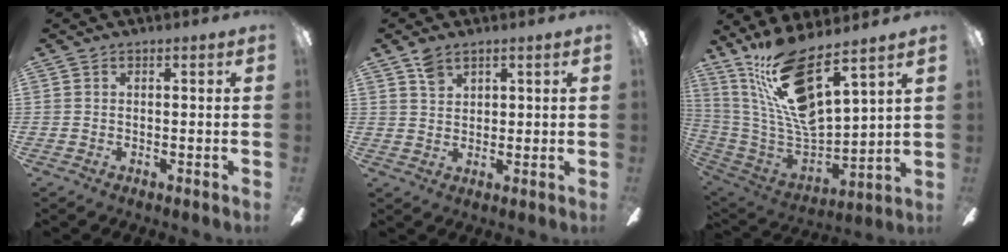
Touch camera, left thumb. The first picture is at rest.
{"total": 3.7, "force": [2.7, 2.1, 1.4], "torque": [-0.018, -0.009, 0.049]}
{"total": 20.1, "force": [12.7, 5.6, 14.5], "torque": [-0.305, -0.089, 0.216]}